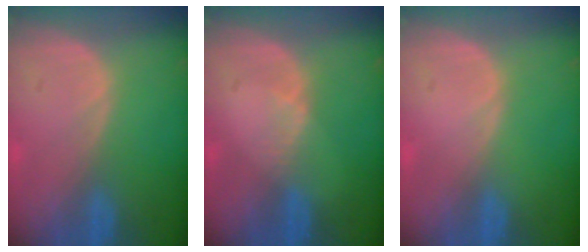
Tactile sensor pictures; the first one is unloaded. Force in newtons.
{"total": 1.1, "press": 1.1, "slide": 0.2}
{"total": 0.0}